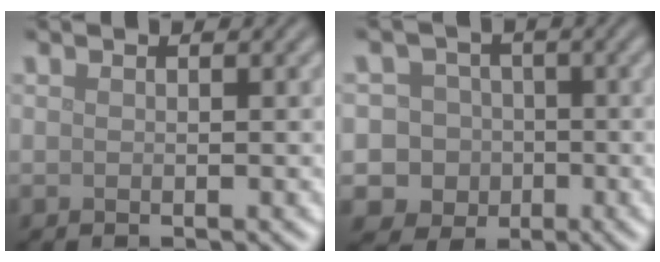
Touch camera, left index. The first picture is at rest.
{"total": 7.5, "force": [-1.6, 7.1, 1.9], "torque": [-0.017, 0.017, -0.063]}